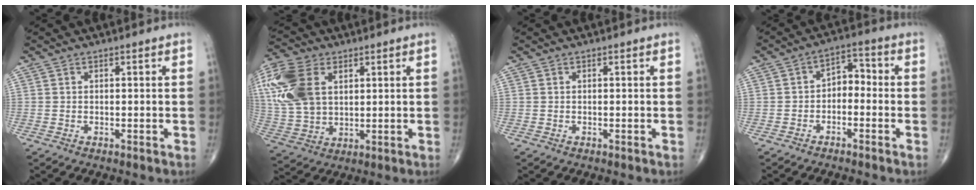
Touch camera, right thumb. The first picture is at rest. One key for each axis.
{"total": 17.0, "fx": 5.2, "fy": 11.0, "fz": 11.8, "tx": -0.269, "ty": -0.005, "tz": 0.103}
{"total": 0.0}
{"total": 5.0, "fx": -1.5, "fy": 3.4, "fz": 3.4, "tx": -0.031, "ty": 0.036, "tz": -0.038}